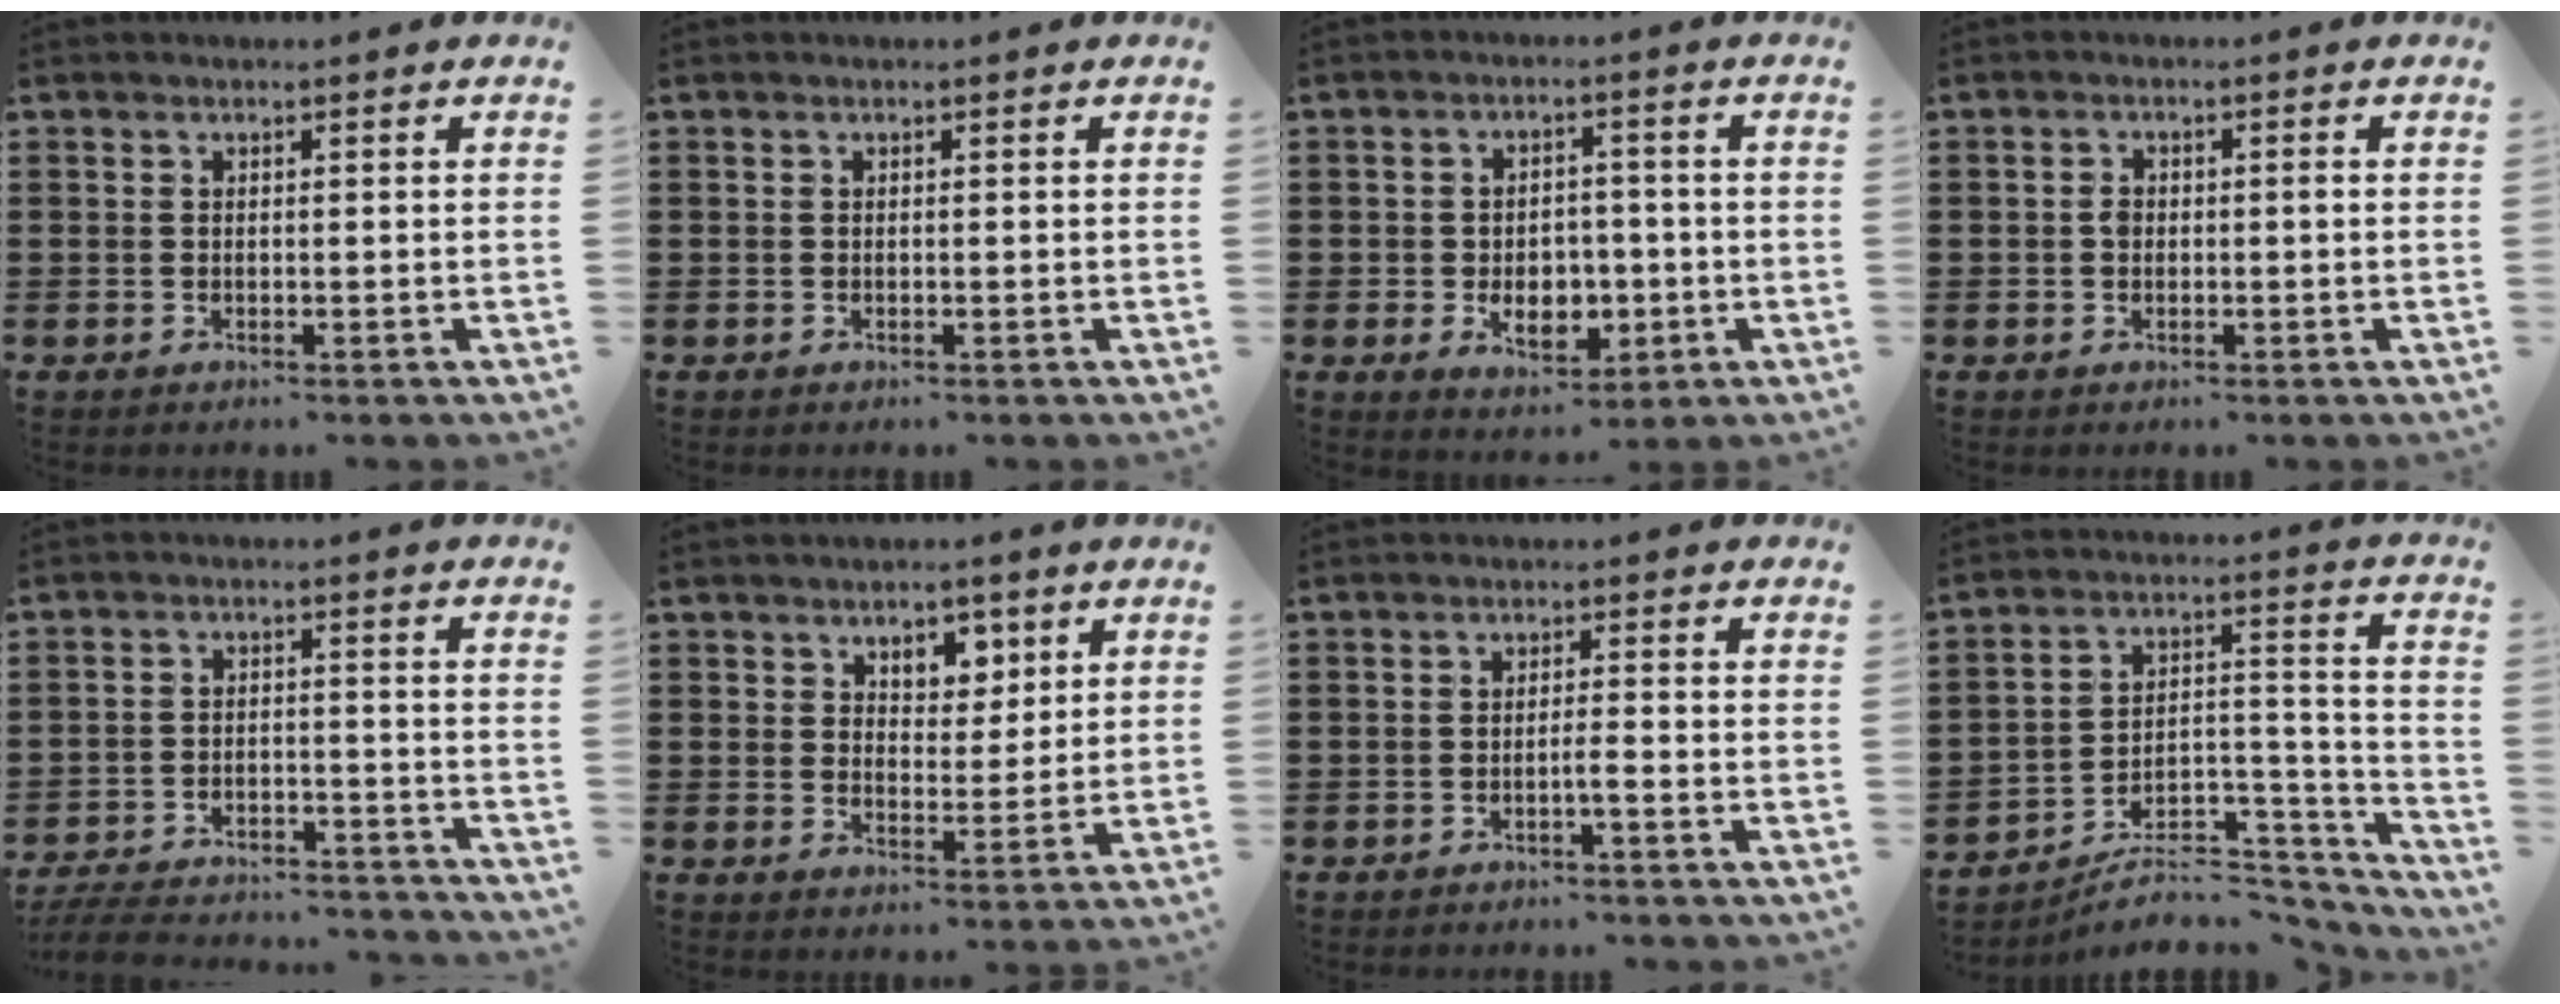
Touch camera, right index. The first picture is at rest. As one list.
[{"total": 0.0}, {"total": 6.1, "force": [-1.7, 4.2, 4.1], "torque": [-0.059, 0.005, -0.031]}, {"total": 1.6, "force": [-0.1, 1.0, 1.3], "torque": [-0.027, 0.005, -0.004]}, {"total": 5.5, "force": [-5.4, 0.5, 1.2], "torque": [-0.028, 0.003, -0.108]}, {"total": 4.1, "force": [2.7, 2.8, 1.3], "torque": [-0.032, 0.008, 0.047]}, {"total": 1.8, "force": [-0.9, -0.2, 1.5], "torque": [-0.025, -0.004, -0.016]}, {"total": 7.2, "force": [-6.3, 2.5, 2.6], "torque": [-0.032, 0.016, -0.116]}]